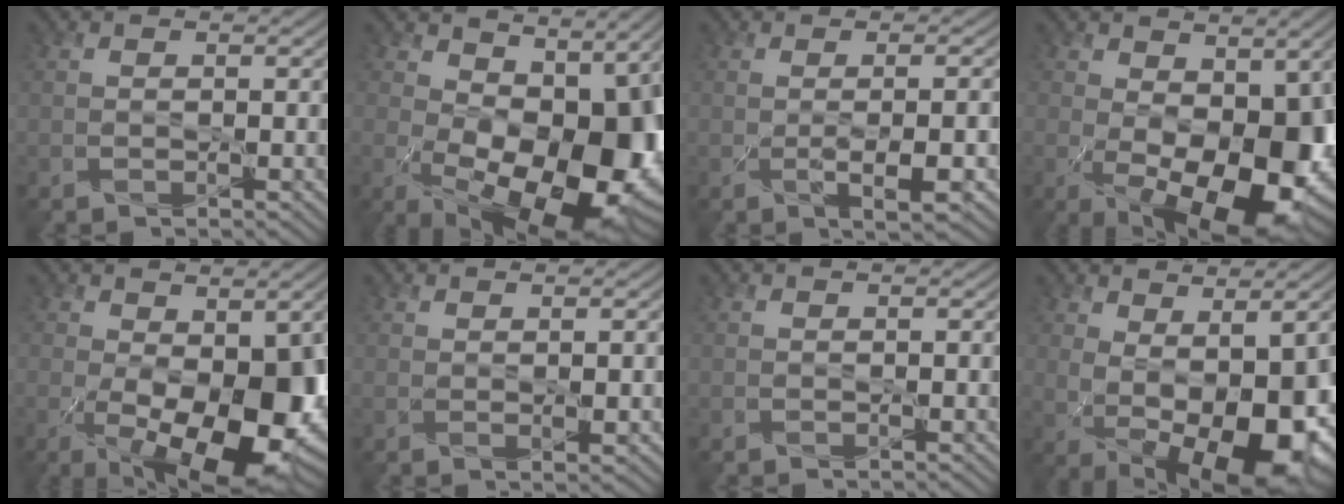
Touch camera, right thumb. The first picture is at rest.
{"total": 14.6, "force": [0.1, 9.0, 11.4], "torque": [-0.169, -0.034, 0.025]}
{"total": 3.9, "force": [-0.6, 0.8, 3.8], "torque": [-0.065, 0.000, -0.005]}
{"total": 13.6, "force": [-1.8, 7.6, 11.1], "torque": [-0.173, -0.027, -0.017]}
{"total": 12.9, "force": [-2.8, 6.5, 10.7], "torque": [-0.170, -0.040, -0.028]}
{"total": 1.4, "force": [0.5, 0.2, 1.3], "torque": [-0.022, 0.002, 0.010]}
{"total": 0.0}
{"total": 11.0, "force": [-0.7, 5.3, 9.6], "torque": [-0.159, -0.018, 0.002]}